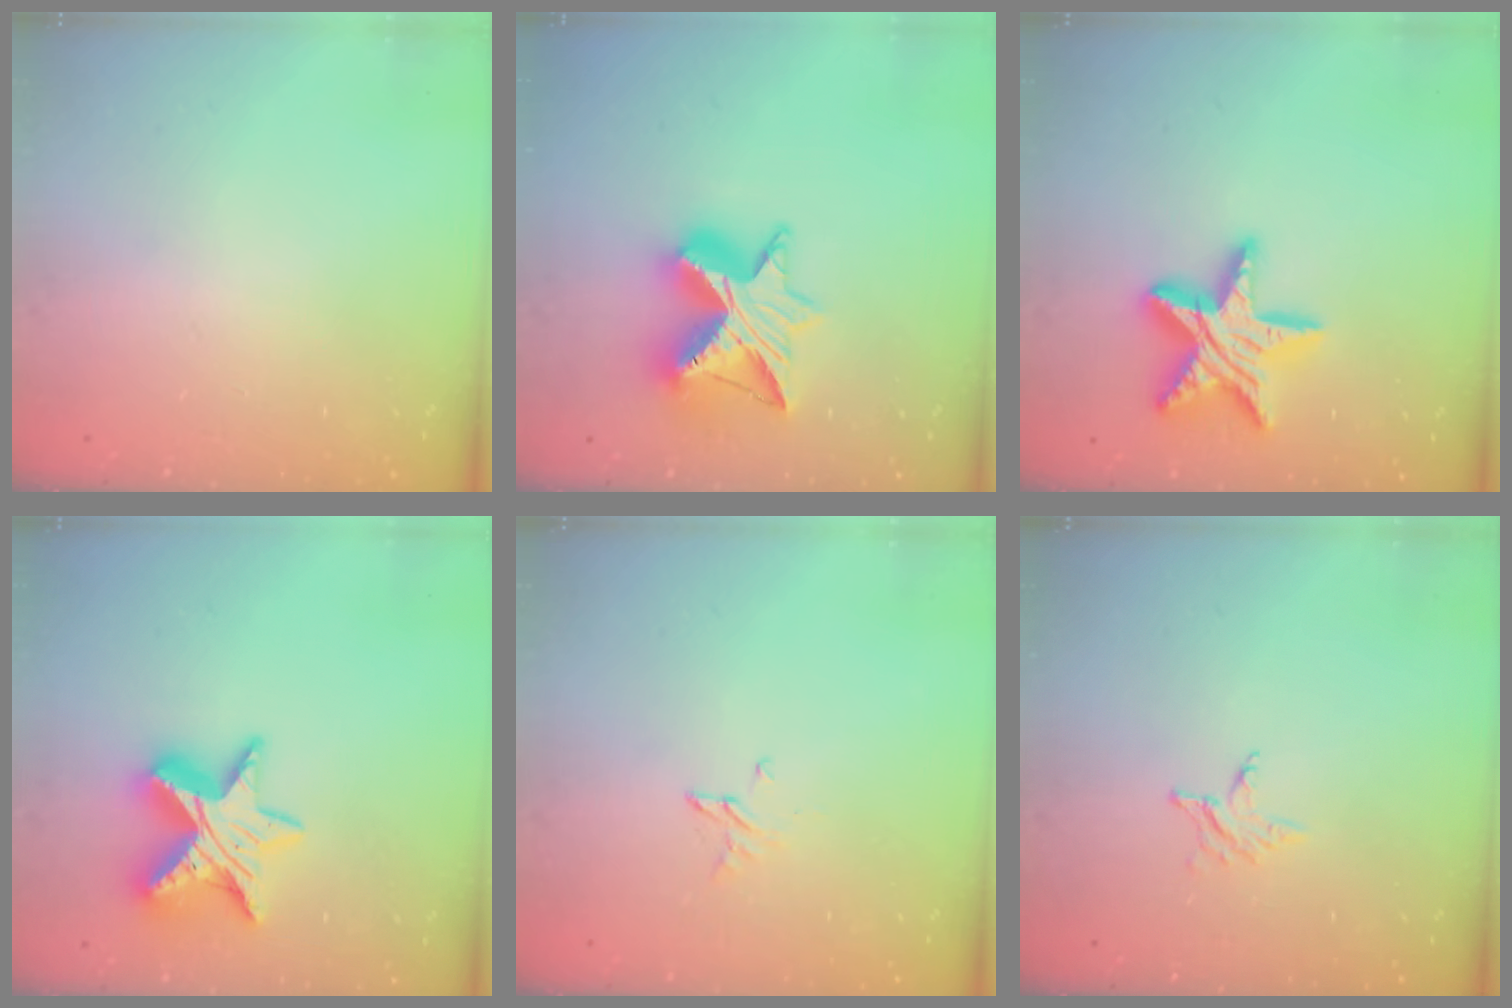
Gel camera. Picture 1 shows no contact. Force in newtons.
{"total": 13.7, "press": 13.7, "slide": 1.1}
{"total": 16.3, "press": 16.2, "slide": 1.1}
{"total": 13.7, "press": 13.7, "slide": 0.9}
{"total": 2.6, "press": 2.6, "slide": 0.3}
{"total": 2.9, "press": 2.9, "slide": 0.3}